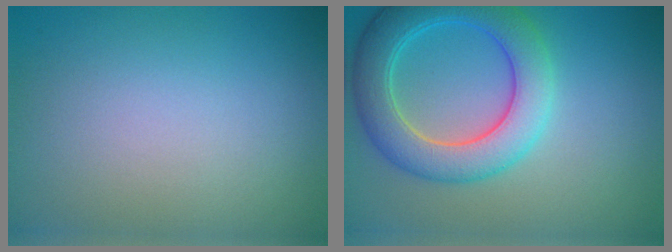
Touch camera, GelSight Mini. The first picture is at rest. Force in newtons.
{"total": 6.4, "press": 6.4, "slide": 0.2}